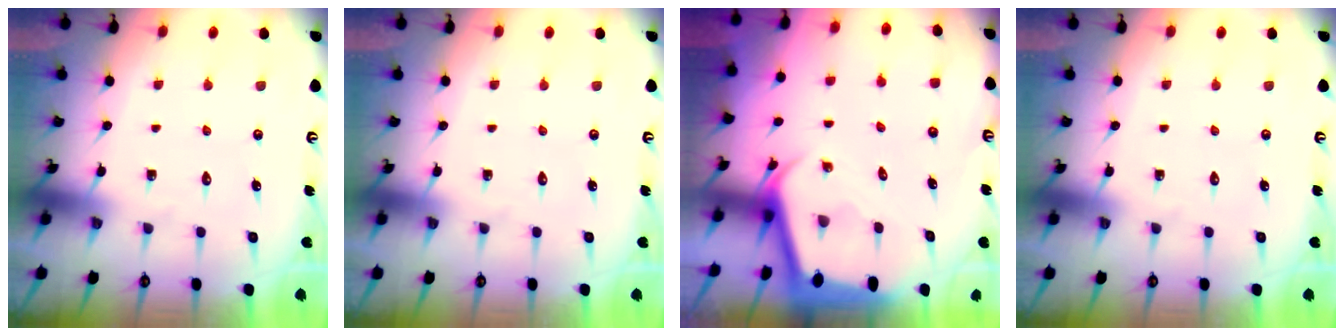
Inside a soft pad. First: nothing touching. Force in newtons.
{"total": 0.0}
{"total": 2.1, "press": 2.1, "slide": 0.1}
{"total": 0.0}